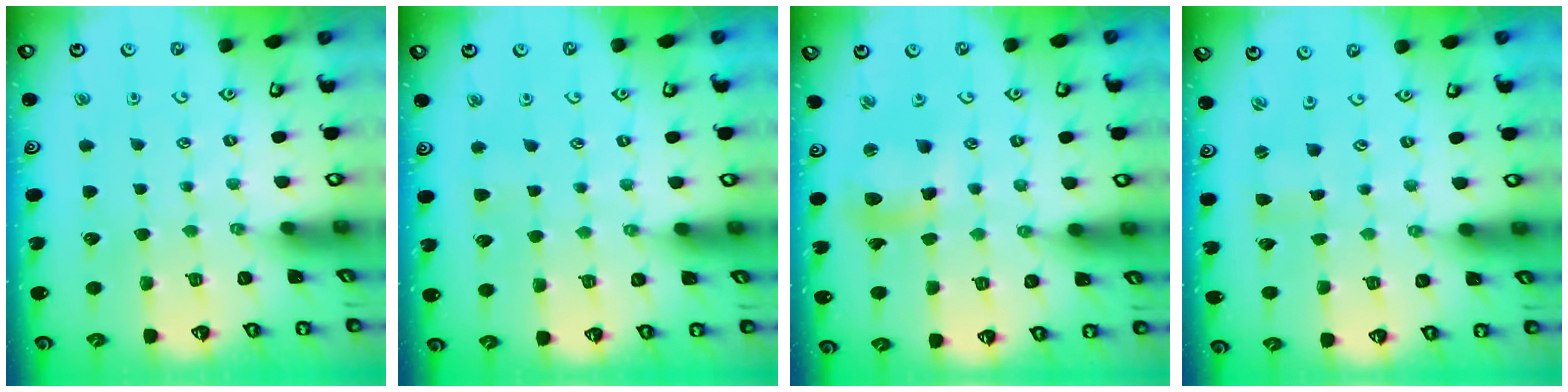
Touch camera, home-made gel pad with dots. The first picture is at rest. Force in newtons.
{"total": 2.7, "press": 2.7, "slide": 0.4}
{"total": 11.5, "press": 11.4, "slide": 1.7}
{"total": 0.8, "press": 0.8, "slide": 0.0}